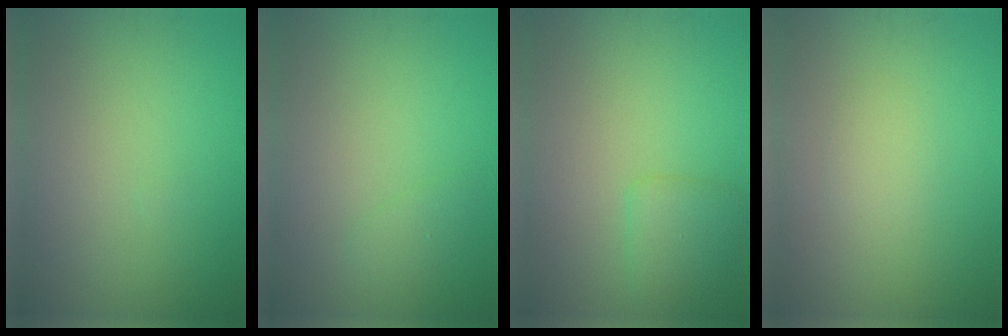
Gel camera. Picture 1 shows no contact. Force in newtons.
{"total": 0.9, "press": 0.9, "slide": 0.1}
{"total": 2.1, "press": 2.1, "slide": 0.1}
{"total": 1.1, "press": 1.1, "slide": 0.1}